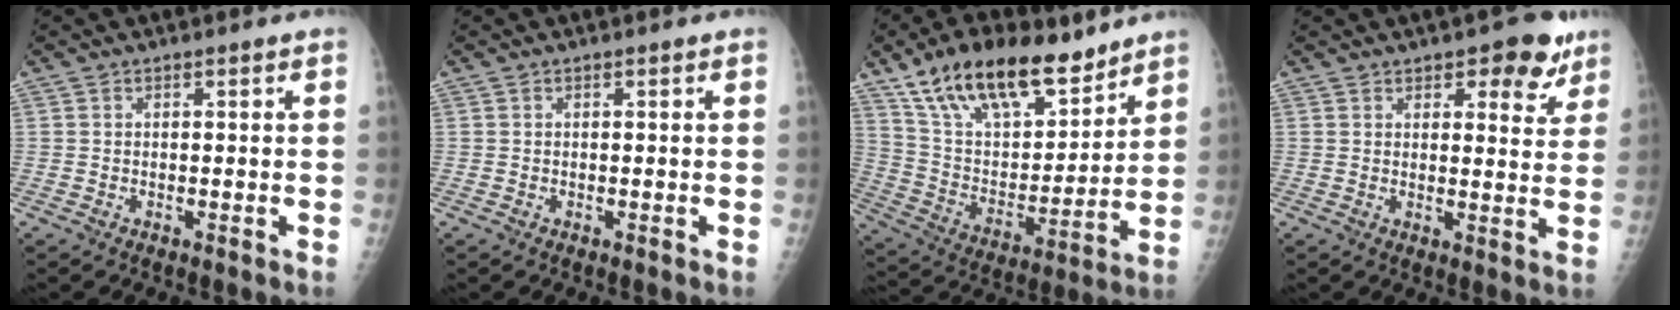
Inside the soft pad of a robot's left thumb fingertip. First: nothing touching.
{"total": 0.0}
{"total": 22.3, "force": [15.6, 9.7, 12.6], "torque": [-0.183, -0.049, 0.279]}
{"total": 7.8, "force": [4.8, 3.8, 4.9], "torque": [-0.026, -0.021, 0.058]}